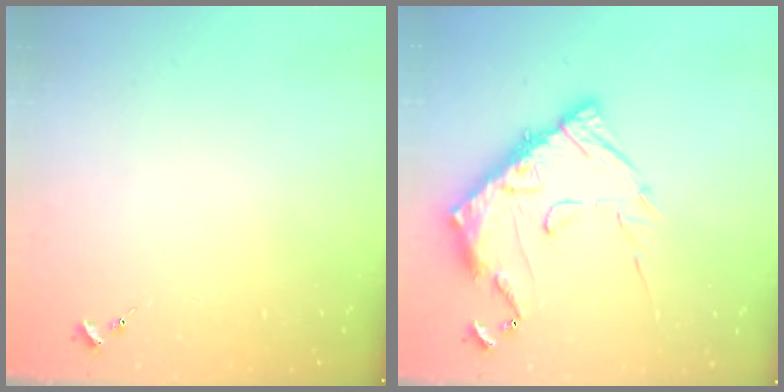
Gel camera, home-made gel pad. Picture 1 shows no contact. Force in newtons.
{"total": 17.5, "press": 17.5, "slide": 1.6}